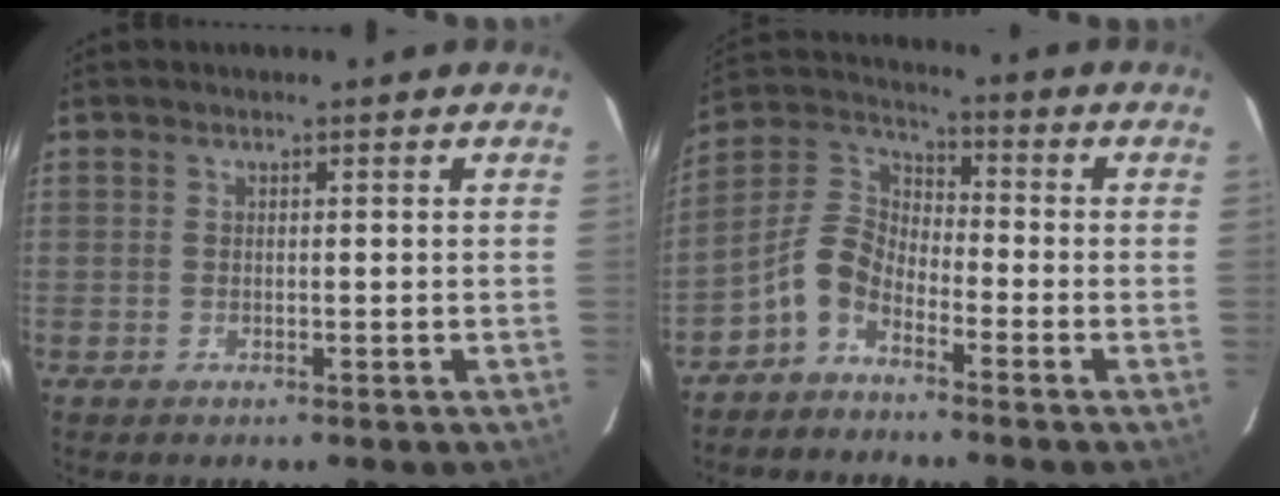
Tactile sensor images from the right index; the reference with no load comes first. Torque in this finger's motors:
{"motor_torque": [0.80, -0.55, 0.20, 0.04]}